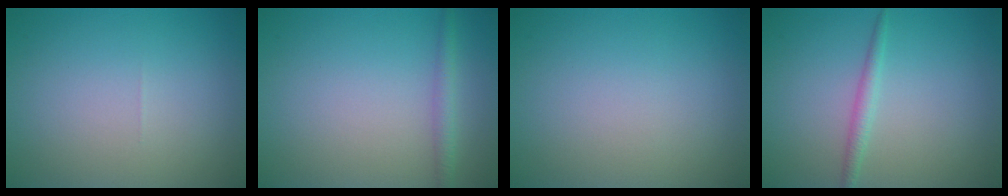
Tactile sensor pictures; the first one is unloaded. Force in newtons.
{"total": 1.6, "press": 1.6, "slide": 0.1}
{"total": 0.0}
{"total": 1.4, "press": 1.4, "slide": 0.1}